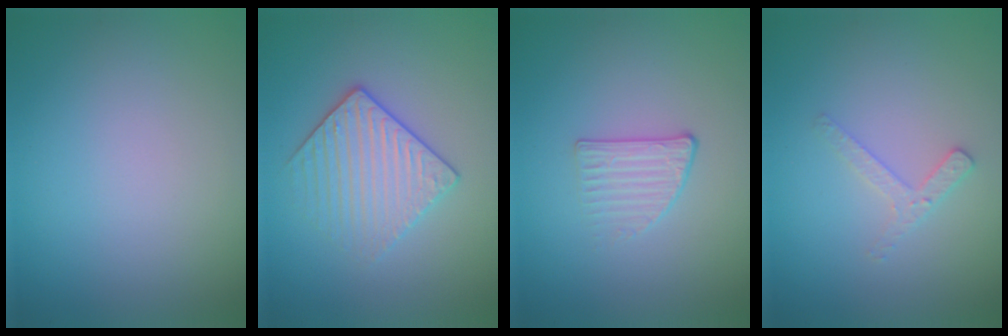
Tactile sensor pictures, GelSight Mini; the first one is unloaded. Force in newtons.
{"total": 3.2, "press": 3.1, "slide": 0.9}
{"total": 1.6, "press": 1.1, "slide": 1.1}
{"total": 1.7, "press": 1.7, "slide": 0.3}